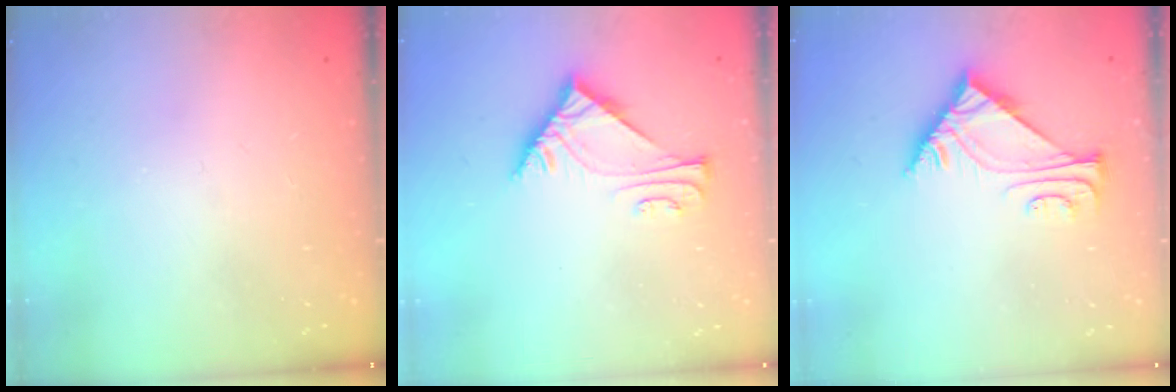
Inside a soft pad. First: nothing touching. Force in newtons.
{"total": 6.0, "press": 5.9, "slide": 1.2}
{"total": 5.4, "press": 5.3, "slide": 1.0}